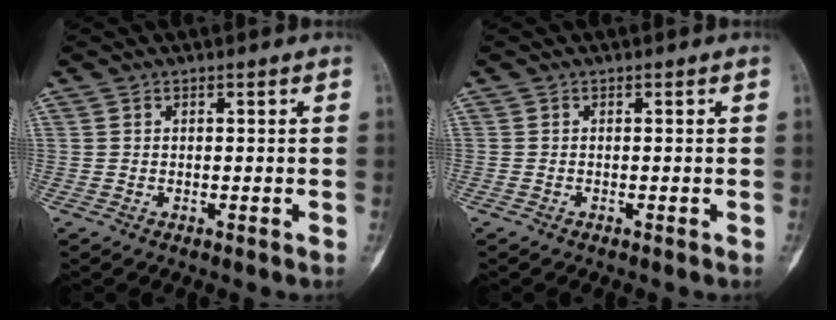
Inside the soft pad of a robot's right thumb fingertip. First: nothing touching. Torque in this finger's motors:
{"motor_torque": [-0.13, 0.01, 0.02, 0.07, -0.01]}